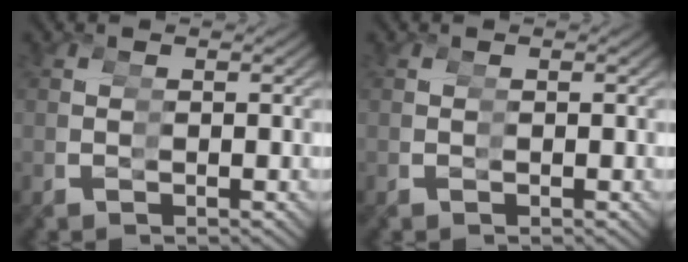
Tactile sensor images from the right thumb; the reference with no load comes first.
{"total": 0.0}